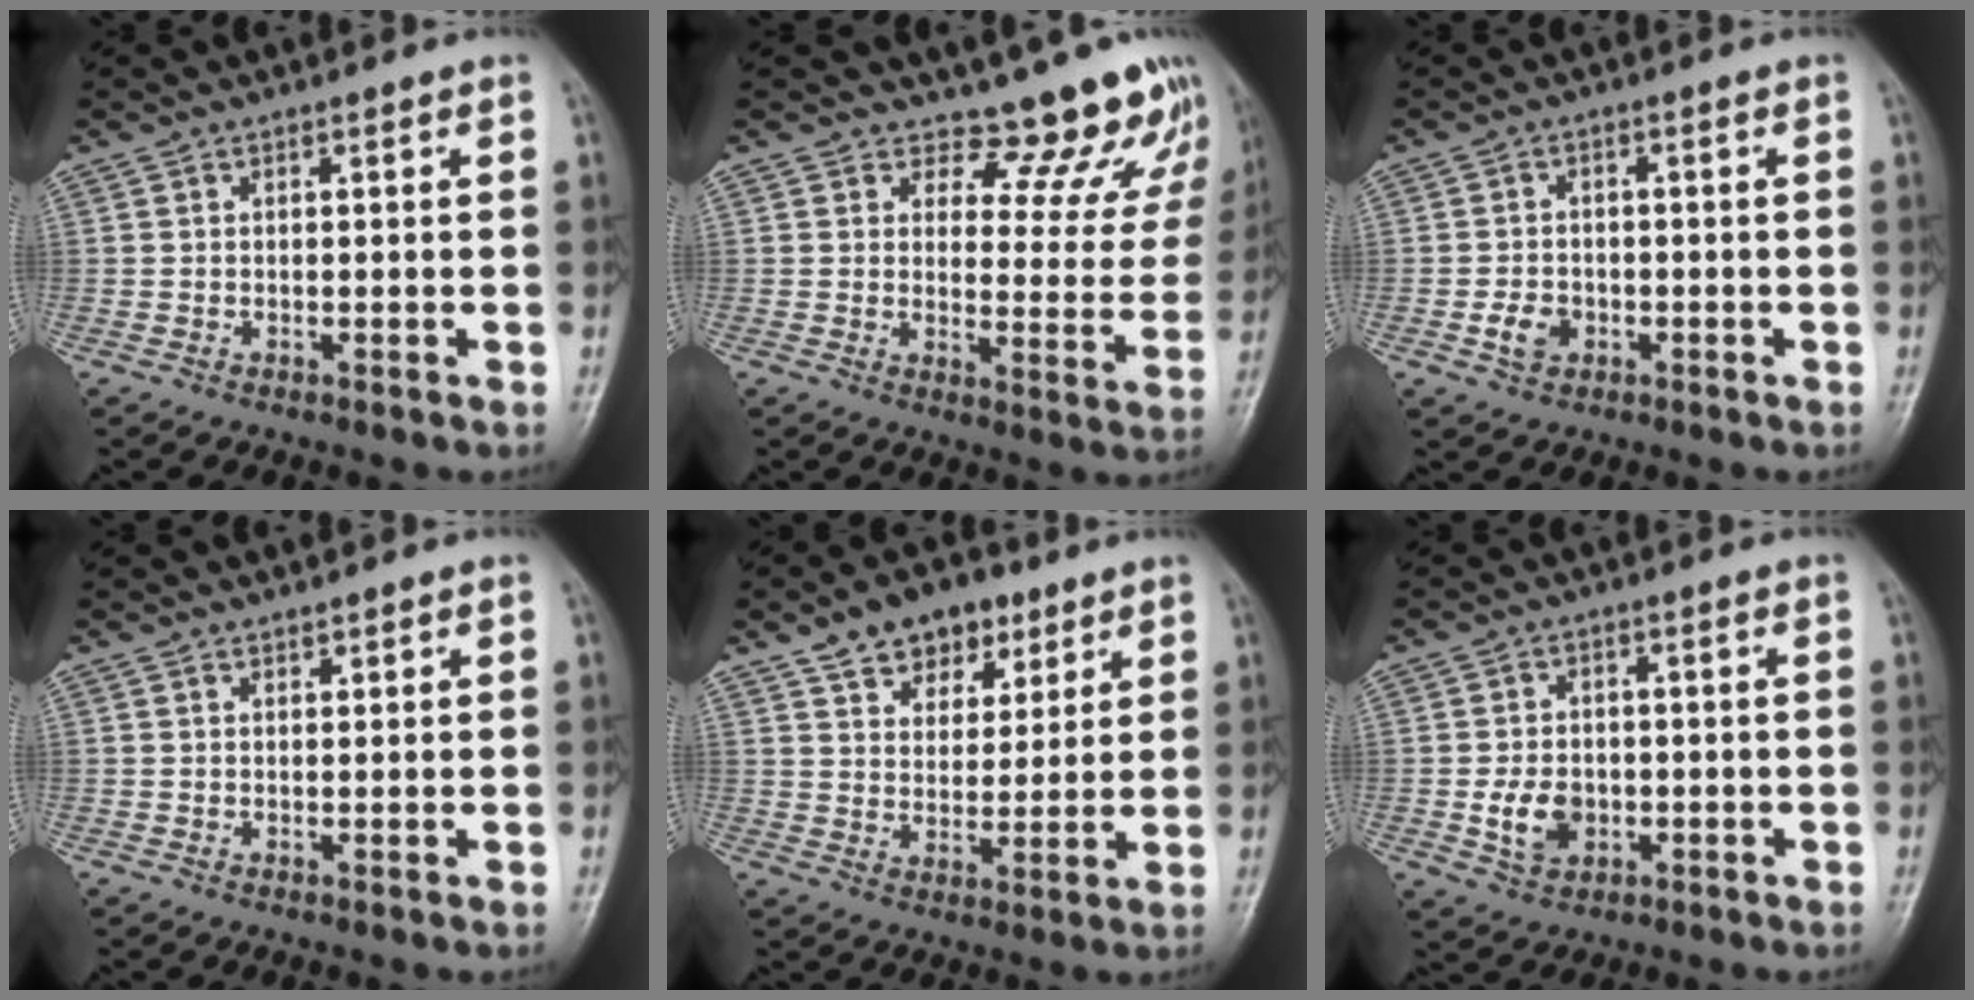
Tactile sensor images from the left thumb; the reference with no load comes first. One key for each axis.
{"total": 11.6, "fx": 10.7, "fy": 4.0, "fz": 1.7, "tx": 0.021, "ty": -0.097, "tz": 0.116}
{"total": 3.9, "fx": -1.4, "fy": 3.0, "fz": 2.0, "tx": -0.029, "ty": 0.007, "tz": -0.024}
{"total": 0.7, "fx": 0.7, "fy": 0.3, "fz": 0.1, "tx": 0.001, "ty": -0.006, "tz": 0.010}
{"total": 10.6, "fx": 6.5, "fy": 6.8, "fz": 4.9, "tx": -0.040, "ty": -0.027, "tz": 0.105}
{"total": 6.2, "fx": -1.1, "fy": 4.7, "fz": 3.8, "tx": -0.052, "ty": 0.001, "tz": -0.015}